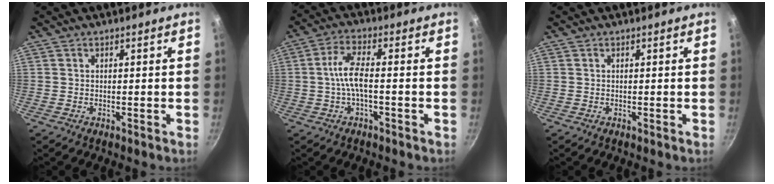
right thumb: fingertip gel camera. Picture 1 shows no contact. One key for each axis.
{"total": 5.2, "fx": -0.8, "fy": 1.6, "fz": 4.9, "tx": -0.112, "ty": 0.014, "tz": -0.021}
{"total": 0.0}